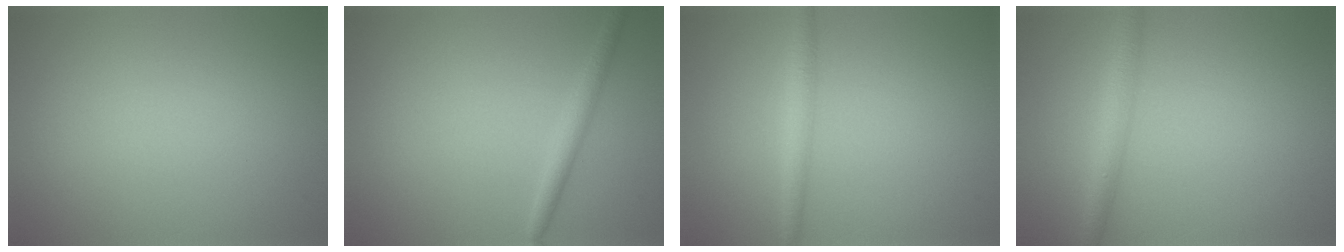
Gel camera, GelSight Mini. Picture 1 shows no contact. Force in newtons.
{"total": 1.9, "press": 1.9, "slide": 0.2}
{"total": 2.0, "press": 2.0, "slide": 0.0}
{"total": 3.0, "press": 3.0, "slide": 0.1}